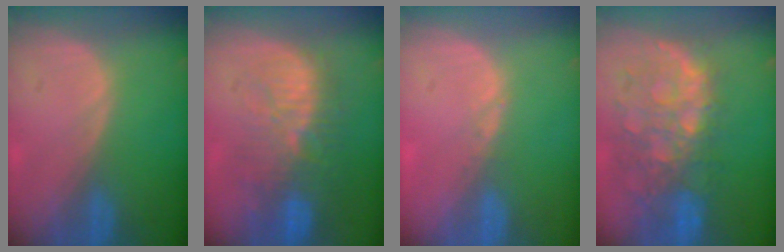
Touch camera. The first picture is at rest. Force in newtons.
{"total": 11.4, "press": 10.0, "slide": 5.5}
{"total": 0.6, "press": 0.5, "slide": 0.3}
{"total": 11.2, "press": 9.7, "slide": 5.5}